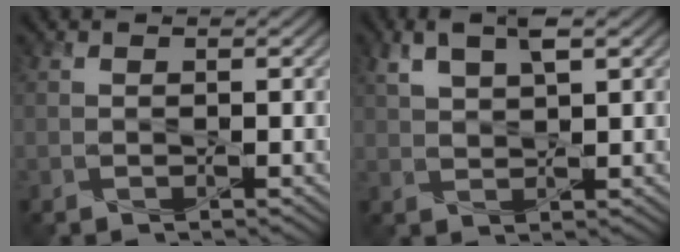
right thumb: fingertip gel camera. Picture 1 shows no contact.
{"total": 4.7, "force": [2.4, 1.7, 3.6], "torque": [-0.089, 0.007, 0.051]}